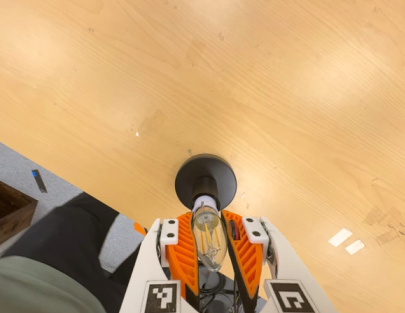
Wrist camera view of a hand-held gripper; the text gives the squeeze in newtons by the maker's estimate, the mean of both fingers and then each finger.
{"total": 18.7, "left": 19.1, "right": 18.3}